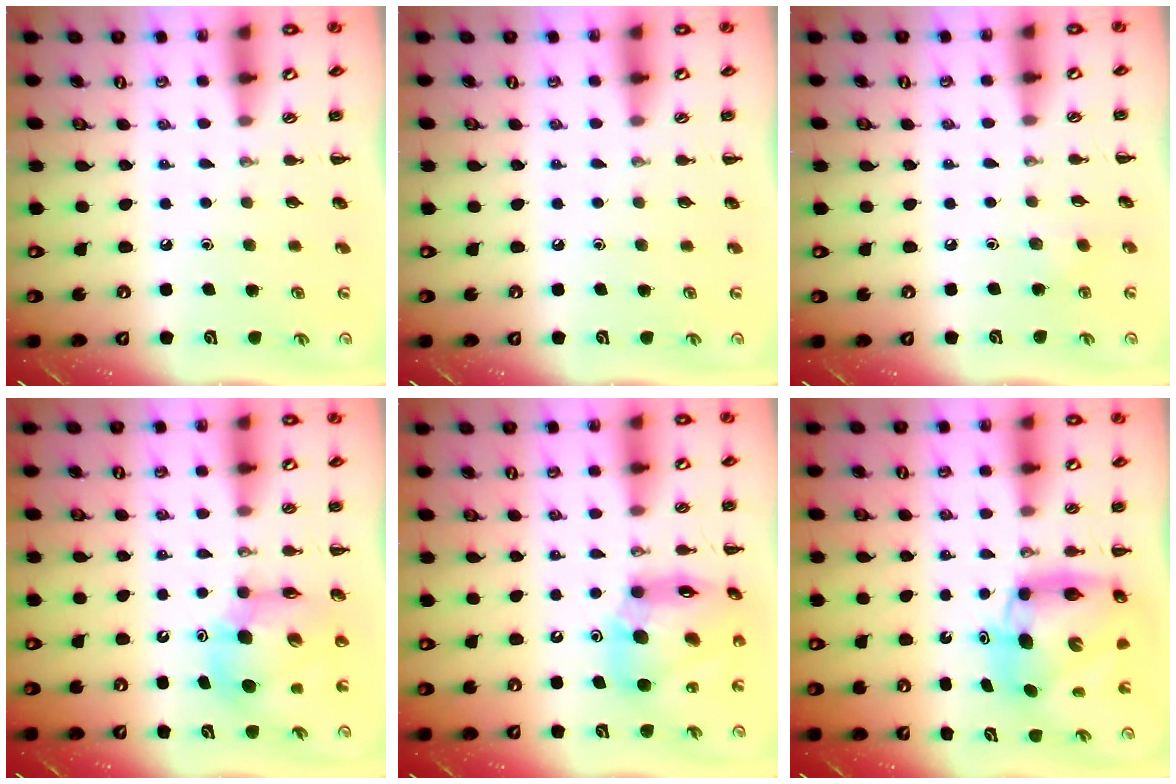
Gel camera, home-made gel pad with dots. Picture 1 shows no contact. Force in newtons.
{"total": 0.0}
{"total": 3.1, "press": 3.0, "slide": 1.0}
{"total": 9.3, "press": 8.8, "slide": 2.8}
{"total": 16.0, "press": 15.5, "slide": 4.2}
{"total": 10.4, "press": 10.0, "slide": 3.0}